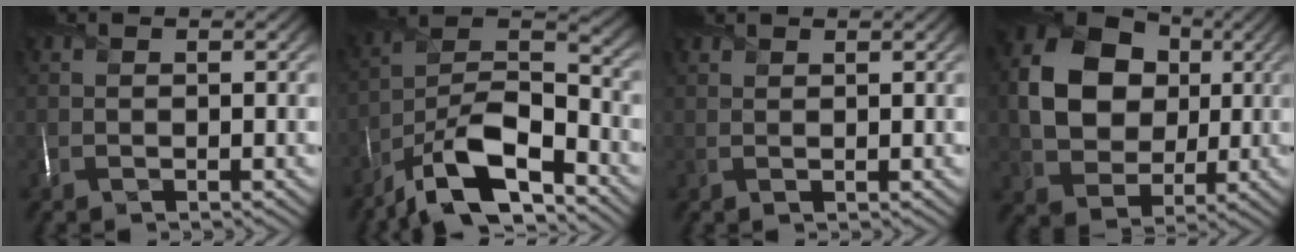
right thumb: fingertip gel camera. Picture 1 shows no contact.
{"total": 13.4, "force": [-9.4, 4.5, 8.4], "torque": [-0.157, -0.001, -0.191]}
{"total": 1.3, "force": [1.2, 0.3, 0.3], "torque": [-0.013, 0.003, 0.031]}
{"total": 11.9, "force": [1.4, 9.5, 7.1], "torque": [-0.152, 0.004, 0.016]}